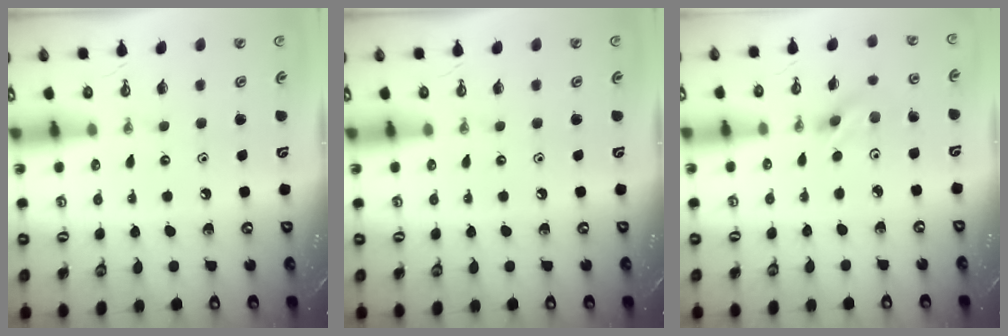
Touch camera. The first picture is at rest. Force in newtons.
{"total": 0.0}
{"total": 2.9, "press": 2.8, "slide": 0.8}